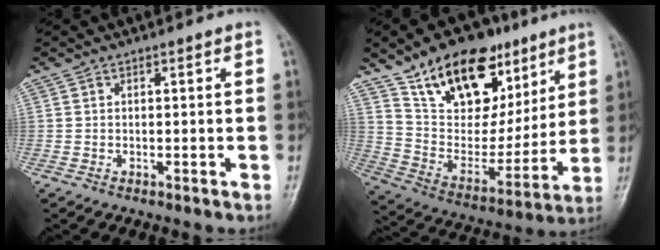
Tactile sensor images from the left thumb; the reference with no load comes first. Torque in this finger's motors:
{"motor_torque": [0.50, 0.84, 1.16, -1.60, 0.18]}